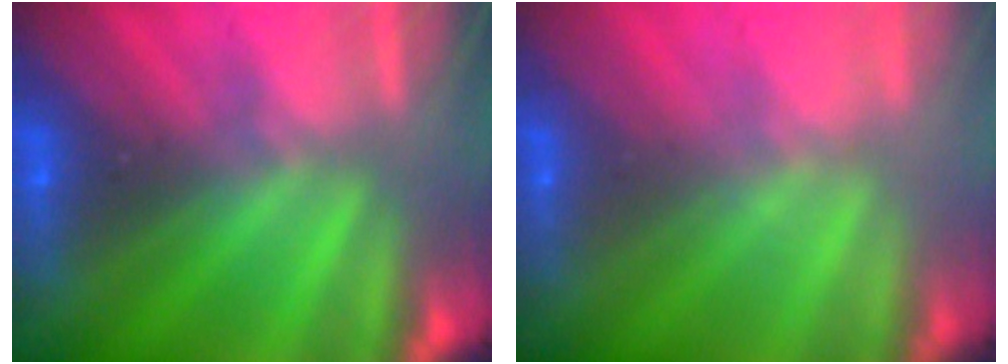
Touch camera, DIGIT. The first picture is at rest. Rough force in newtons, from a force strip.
{"total": 2.2}